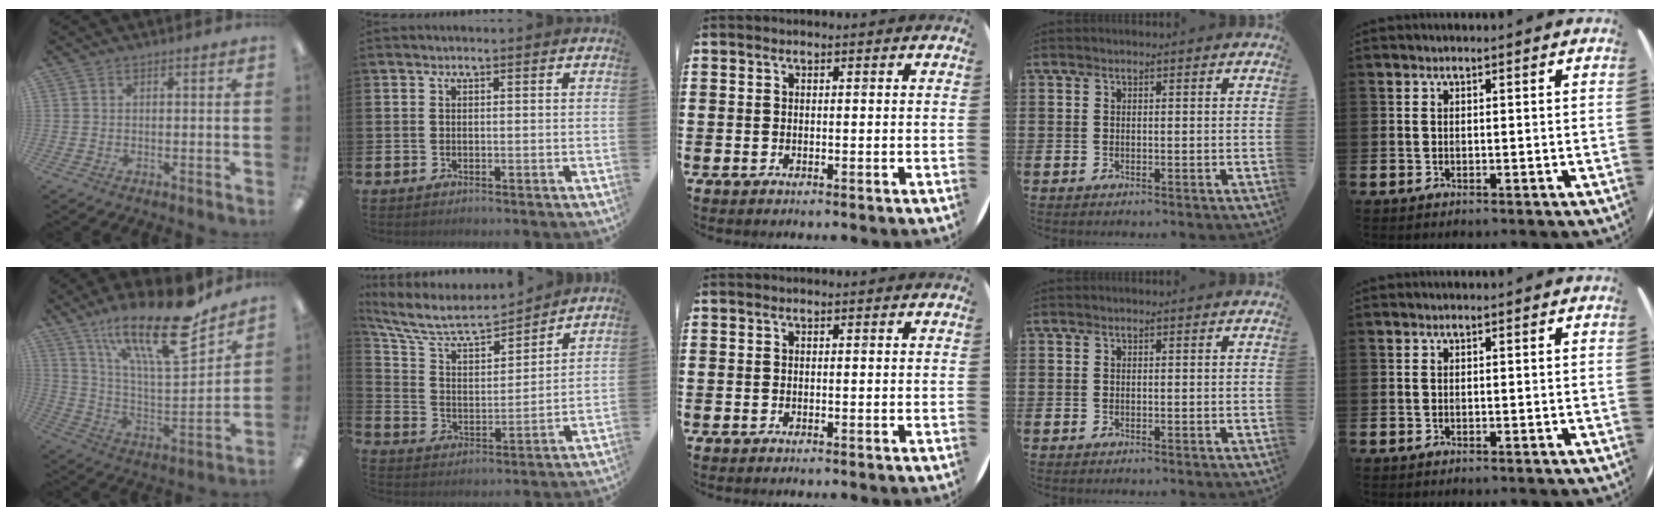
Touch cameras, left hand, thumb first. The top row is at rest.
{"thumb": {"total": 23.8, "force": [16.6, 6.6, 15.8], "torque": [-0.256, -0.107, 0.274]}, "index": {"total": 8.2, "force": [7.3, 2.4, 2.8], "torque": [-0.098, -0.050, 0.125]}}